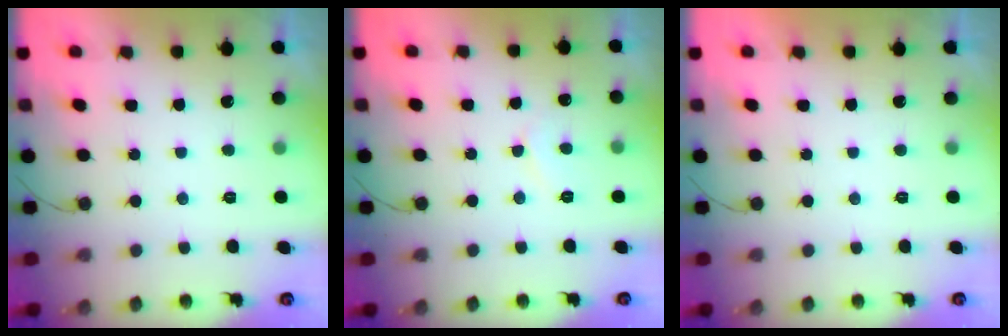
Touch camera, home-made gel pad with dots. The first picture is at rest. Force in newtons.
{"total": 5.0, "press": 4.9, "slide": 0.5}
{"total": 1.8, "press": 1.8, "slide": 0.0}